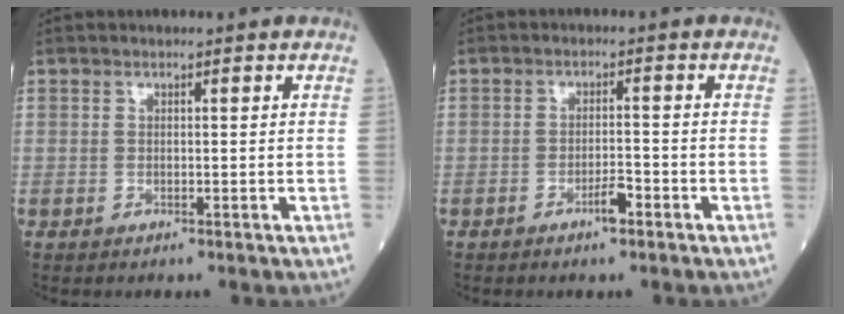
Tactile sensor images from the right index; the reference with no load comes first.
{"total": 2.7, "force": [-1.7, 0.5, 2.0], "torque": [-0.032, 0.002, -0.031]}